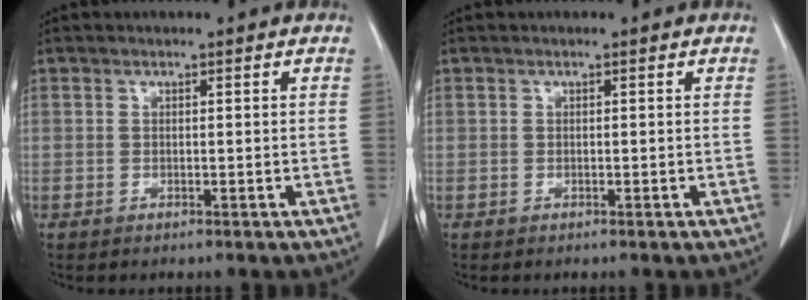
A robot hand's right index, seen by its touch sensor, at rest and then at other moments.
{"total": 0.0}